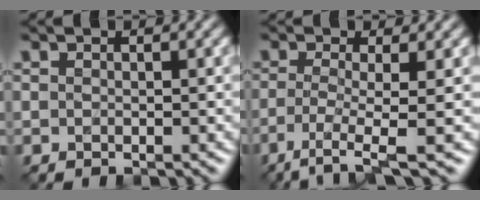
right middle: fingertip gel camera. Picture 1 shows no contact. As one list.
[{"total": 4.0, "force": [-1.7, 0.6, 3.5], "torque": [-0.067, -0.010, -0.042]}]